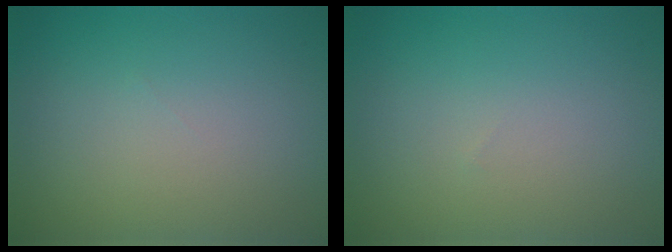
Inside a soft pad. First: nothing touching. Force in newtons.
{"total": 0.0}